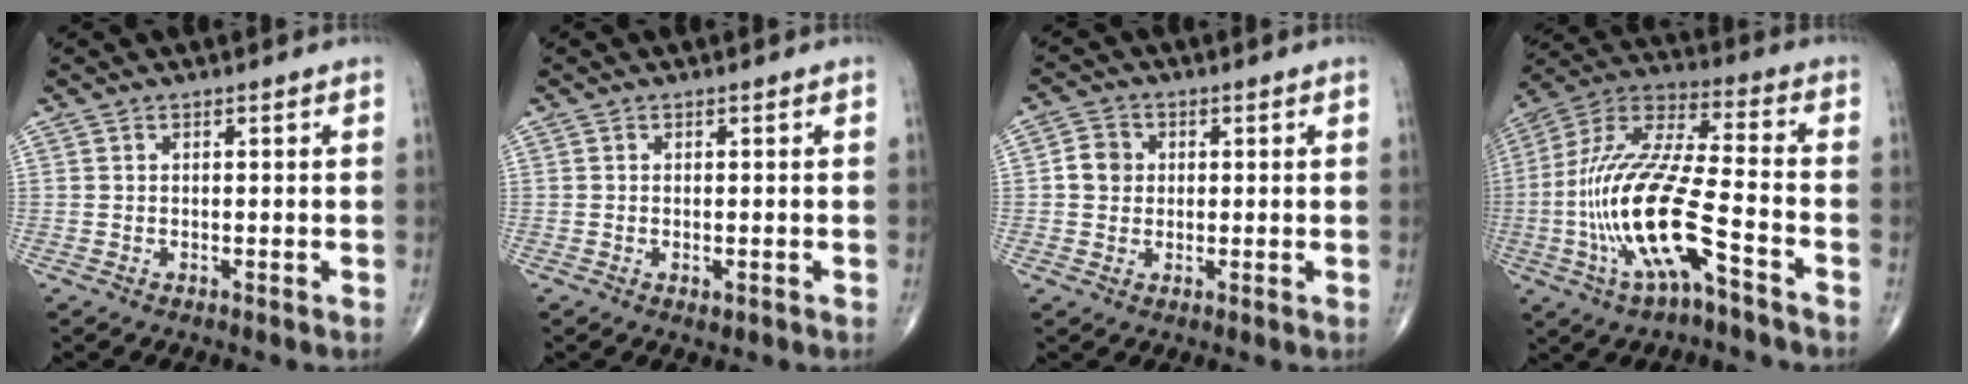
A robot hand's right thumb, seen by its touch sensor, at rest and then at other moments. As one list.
[{"total": 1.0, "force": [-0.4, 0.4, 0.9], "torque": [-0.013, -0.003, -0.004]}, {"total": 4.2, "force": [0.4, 3.8, 1.8], "torque": [-0.017, 0.006, 0.002]}, {"total": 20.0, "force": [-6.8, 5.5, 18.0], "torque": [-0.386, 0.037, -0.121]}]